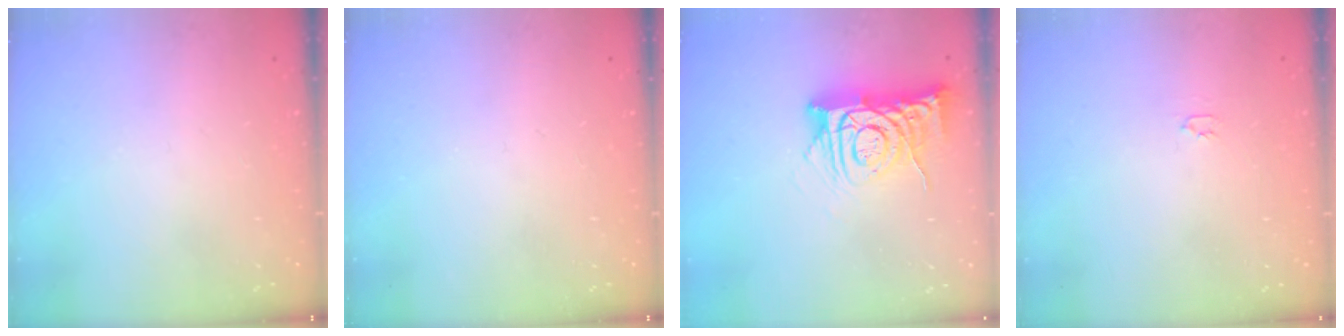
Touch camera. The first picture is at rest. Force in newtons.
{"total": 0.0}
{"total": 12.0, "press": 11.9, "slide": 1.2}
{"total": 2.0, "press": 2.0, "slide": 0.3}